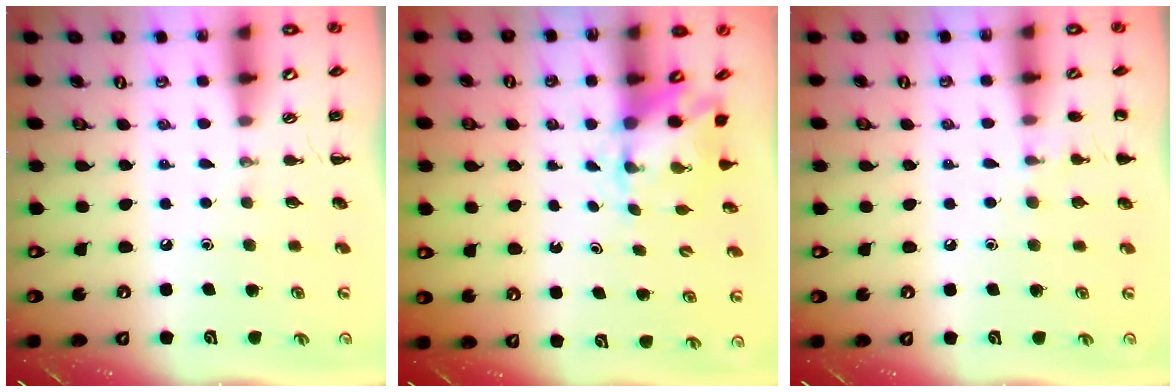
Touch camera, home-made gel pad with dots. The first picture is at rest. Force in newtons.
{"total": 2.5, "press": 2.3, "slide": 1.0}
{"total": 6.4, "press": 6.1, "slide": 1.7}